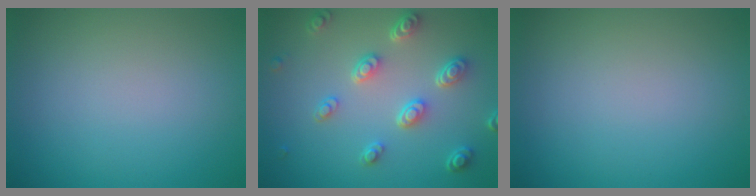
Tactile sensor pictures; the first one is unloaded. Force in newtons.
{"total": 4.6, "press": 3.4, "slide": 3.0}
{"total": 0.0}